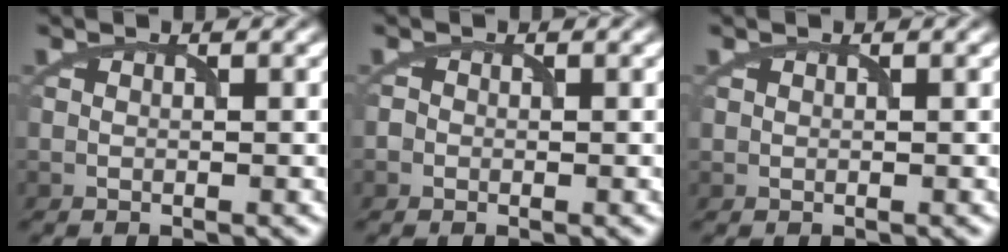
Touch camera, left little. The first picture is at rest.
{"total": 0.6, "force": [-0.3, 0.5, -0.1], "torque": [0.007, 0.001, -0.007]}
{"total": 0.0}